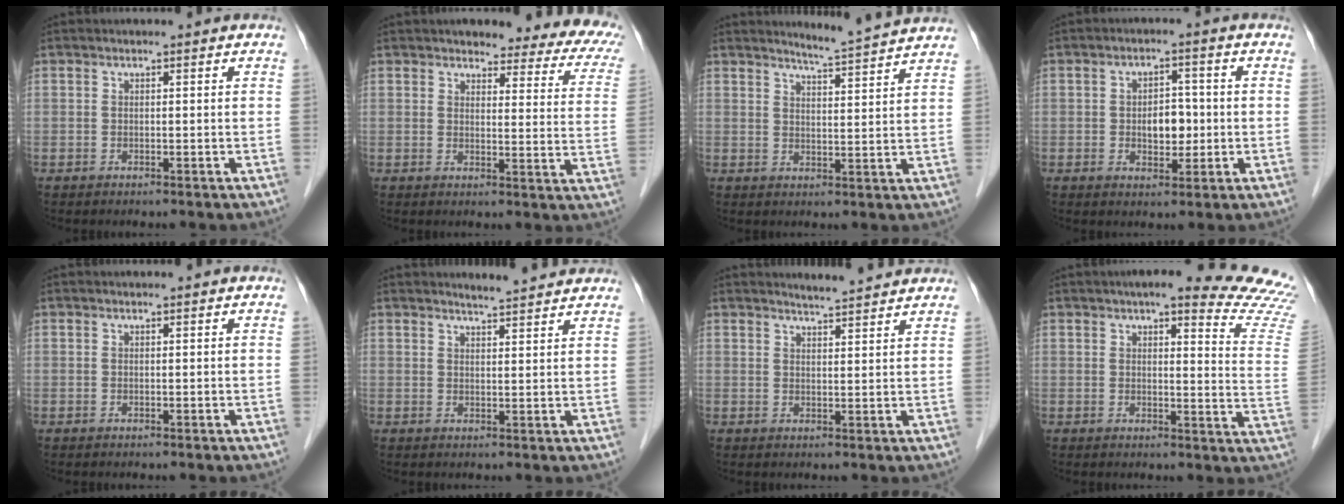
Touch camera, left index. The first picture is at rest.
{"total": 14.8, "force": [12.4, 4.1, 7.0], "torque": [-0.043, -0.025, 0.112]}
{"total": 6.6, "force": [6.3, -1.4, 1.4], "torque": [-0.034, -0.011, 0.087]}
{"total": 4.7, "force": [-0.5, 2.9, 3.6], "torque": [-0.050, 0.005, -0.004]}
{"total": 0.5, "force": [0.5, 0.1, 0.0], "torque": [0.002, 0.006, 0.010]}
{"total": 4.8, "force": [4.6, 0.1, 1.4], "torque": [-0.025, 0.004, 0.061]}
{"total": 4.9, "force": [4.7, 0.0, 1.3], "torque": [-0.026, 0.004, 0.065]}
{"total": 18.4, "force": [16.7, 1.5, 7.6], "torque": [-0.072, -0.074, 0.167]}